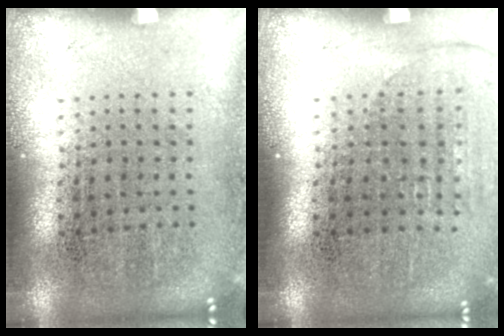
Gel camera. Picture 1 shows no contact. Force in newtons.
{"total": 1.4, "press": 1.2, "slide": 0.6}